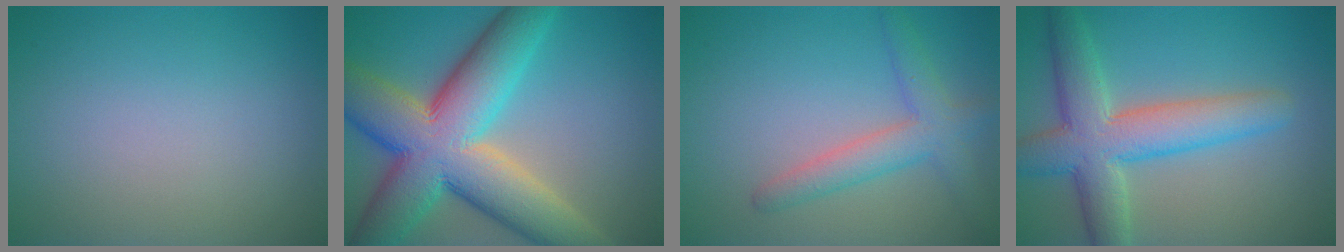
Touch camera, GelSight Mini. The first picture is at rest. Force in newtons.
{"total": 14.1, "press": 14.1, "slide": 0.6}
{"total": 3.6, "press": 3.5, "slide": 0.2}
{"total": 7.3, "press": 7.3, "slide": 0.4}